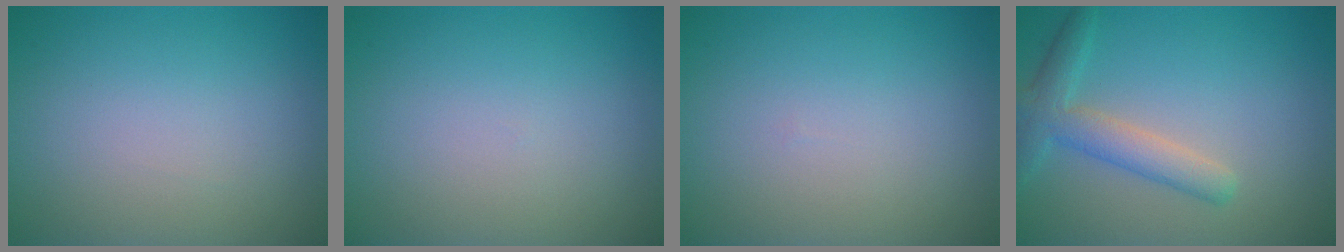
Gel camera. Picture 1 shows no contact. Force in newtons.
{"total": 0.0}
{"total": 0.0}
{"total": 3.6, "press": 3.6, "slide": 0.2}